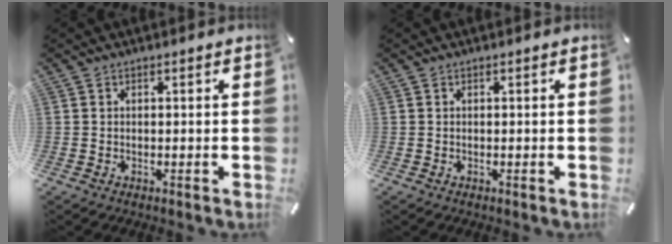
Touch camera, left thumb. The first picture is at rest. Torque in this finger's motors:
{"motor_torque": [-0.06, 0.10, 0.00, 0.00, 0.00]}